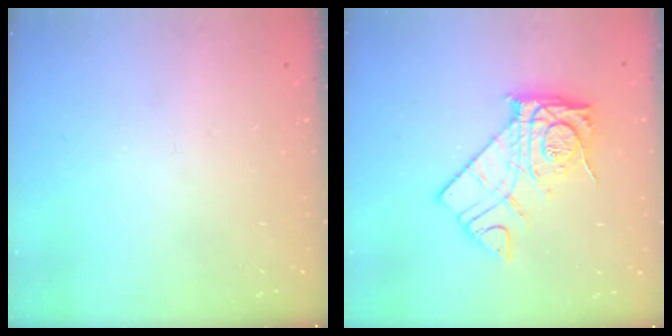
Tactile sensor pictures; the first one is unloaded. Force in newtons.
{"total": 13.2, "press": 13.1, "slide": 1.3}